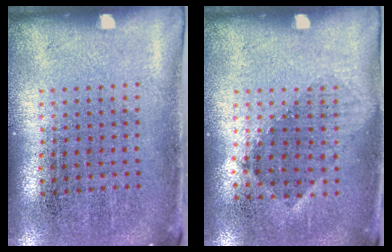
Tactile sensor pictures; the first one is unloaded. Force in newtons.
{"total": 1.0, "press": 0.8, "slide": 0.6}